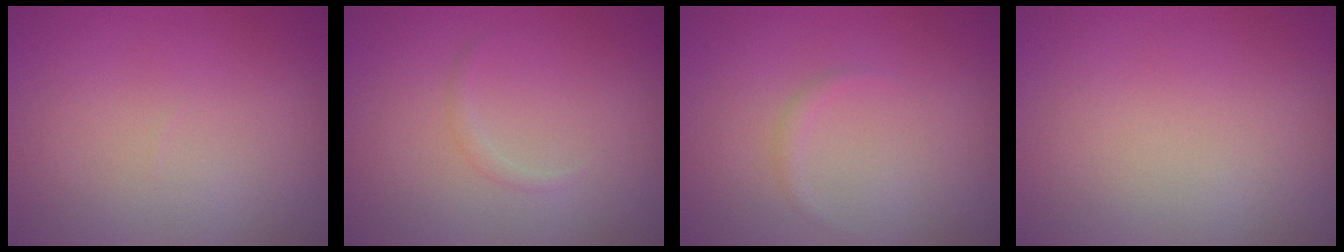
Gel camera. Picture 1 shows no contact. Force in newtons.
{"total": 0.6, "press": 0.6, "slide": 0.0}
{"total": 0.6, "press": 0.6, "slide": 0.0}
{"total": 0.0}